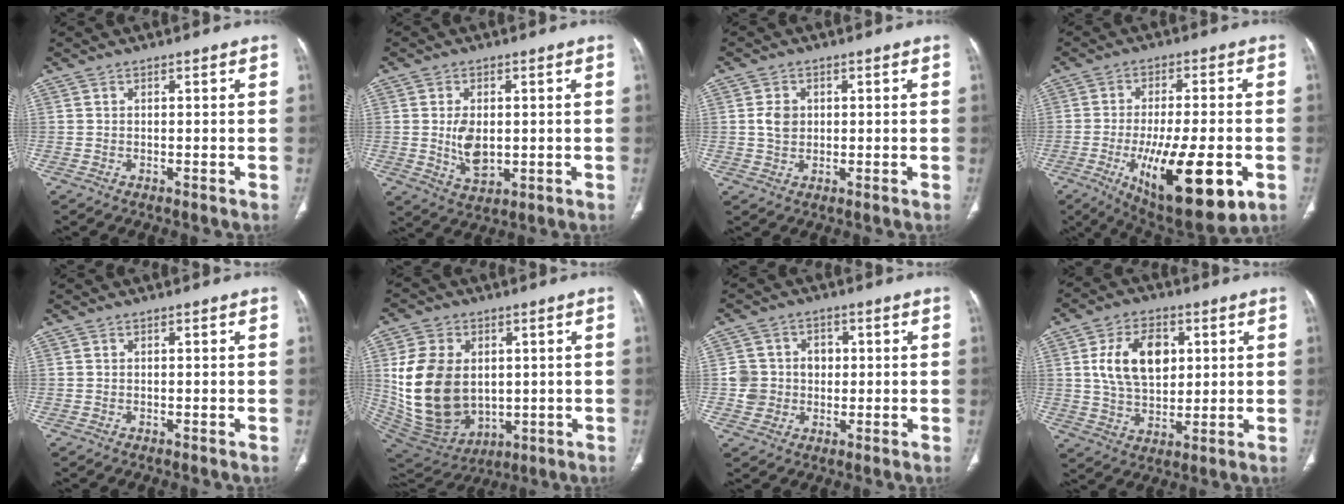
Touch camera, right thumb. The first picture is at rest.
{"total": 6.8, "force": [0.0, 4.2, 5.3], "torque": [-0.089, -0.009, 0.012]}
{"total": 3.5, "force": [0.5, 2.9, 2.0], "torque": [-0.025, 0.002, 0.011]}
{"total": 20.3, "force": [-6.7, 6.8, 18.0], "torque": [-0.274, -0.008, -0.087]}
{"total": 0.0}
{"total": 19.4, "force": [1.6, 14.2, 13.2], "torque": [-0.230, -0.015, 0.059]}
{"total": 7.2, "force": [0.0, 6.9, 1.8], "torque": [0.004, 0.014, 0.001]}
{"total": 13.0, "force": [3.1, 8.5, 9.4], "torque": [-0.132, -0.004, 0.058]}